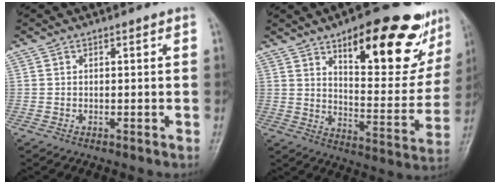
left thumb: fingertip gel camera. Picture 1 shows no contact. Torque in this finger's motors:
{"motor_torque": [2.40, 1.61, 1.47, -1.30, 0.07]}